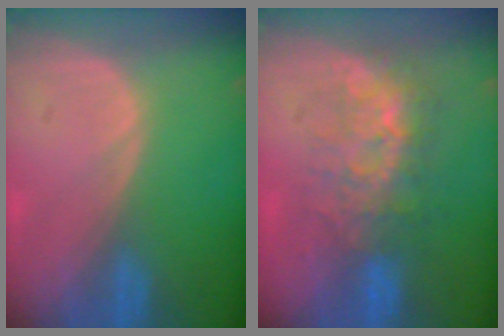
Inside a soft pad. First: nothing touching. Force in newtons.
{"total": 8.0, "press": 7.6, "slide": 2.4}